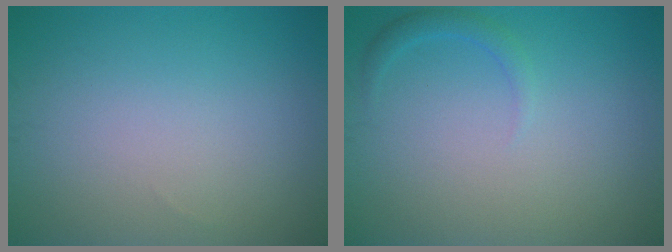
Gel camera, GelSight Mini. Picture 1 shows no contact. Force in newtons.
{"total": 1.2, "press": 1.2, "slide": 0.1}